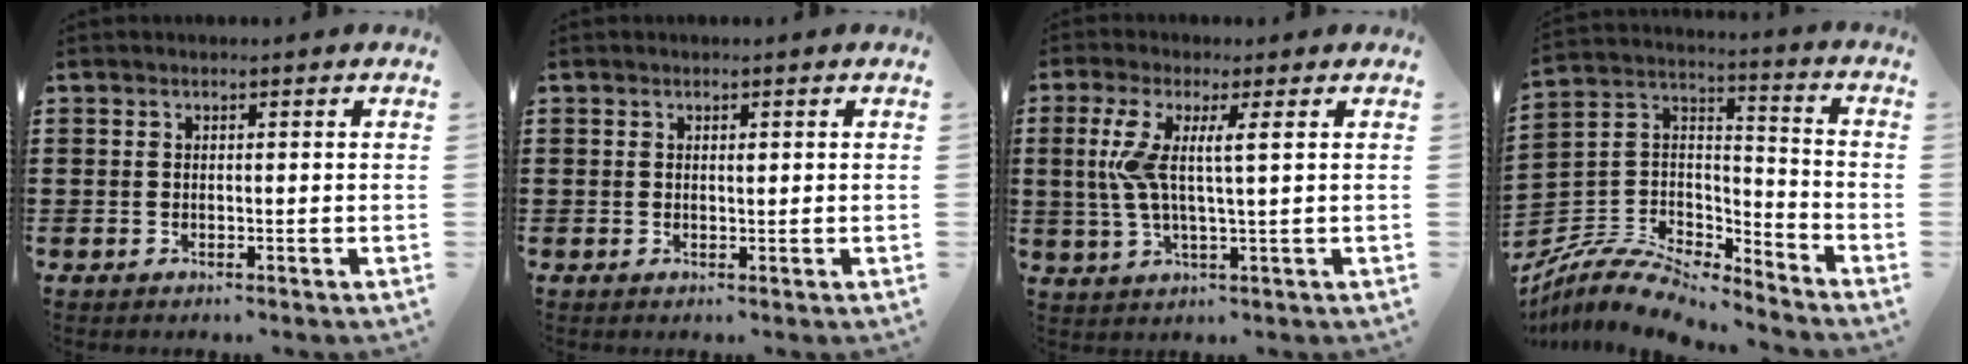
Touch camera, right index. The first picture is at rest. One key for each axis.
{"total": 0.7, "fx": 0.2, "fy": 0.3, "fz": 0.5, "tx": -0.003, "ty": -0.003, "tz": 0.001}
{"total": 6.2, "fx": 1.3, "fy": 0.4, "fz": 6.0, "tx": -0.135, "ty": -0.013, "tz": 0.015}
{"total": 8.0, "fx": -7.2, "fy": 2.4, "fz": 2.6, "tx": -0.067, "ty": 0.004, "tz": -0.146}